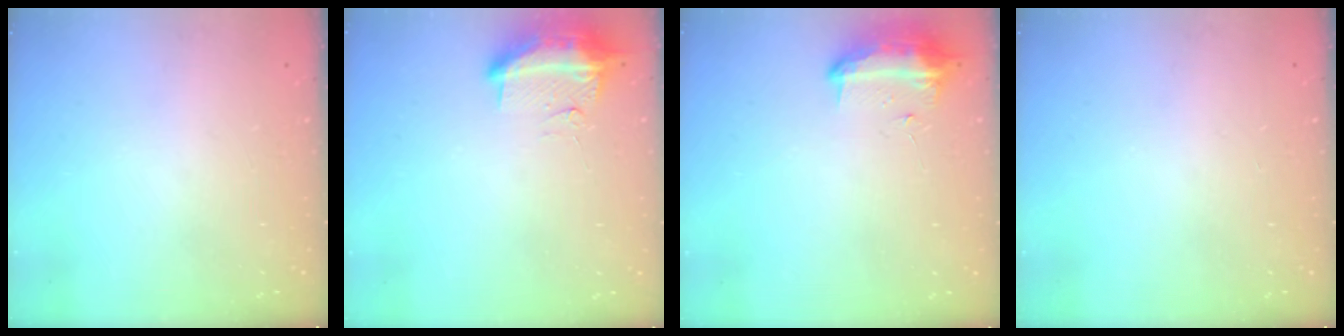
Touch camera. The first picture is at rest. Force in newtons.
{"total": 11.3, "press": 10.3, "slide": 4.7}
{"total": 10.7, "press": 10.6, "slide": 0.7}
{"total": 0.0}